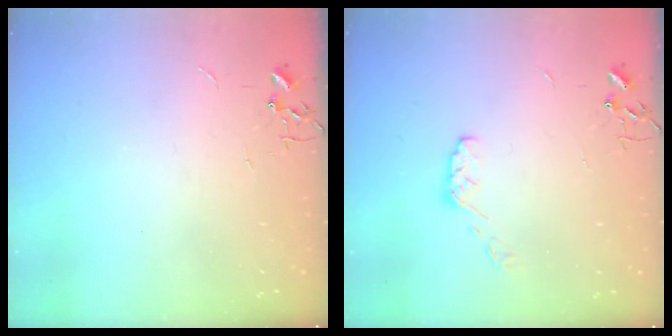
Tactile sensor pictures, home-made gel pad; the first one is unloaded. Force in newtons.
{"total": 6.1, "press": 6.0, "slide": 0.9}